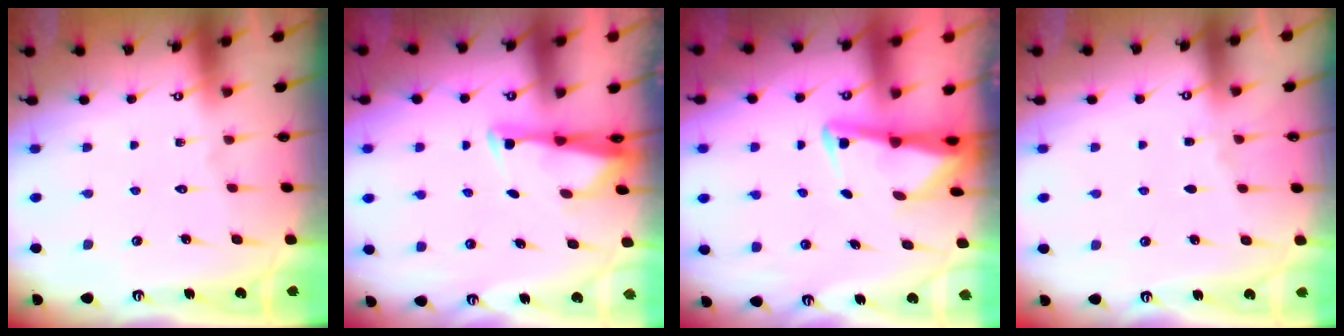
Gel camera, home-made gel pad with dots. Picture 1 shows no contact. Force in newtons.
{"total": 2.9, "press": 2.8, "slide": 0.7}
{"total": 4.1, "press": 4.0, "slide": 0.9}
{"total": 2.9, "press": 2.9, "slide": 0.5}